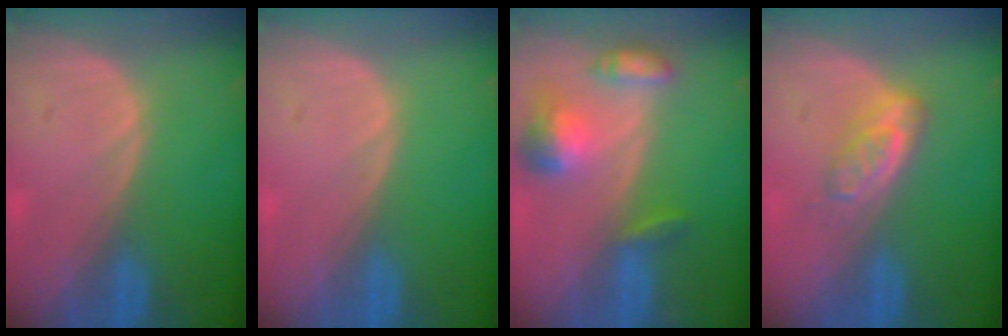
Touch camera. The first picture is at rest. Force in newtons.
{"total": 0.0}
{"total": 7.1, "press": 6.6, "slide": 2.6}
{"total": 4.6, "press": 4.2, "slide": 1.9}